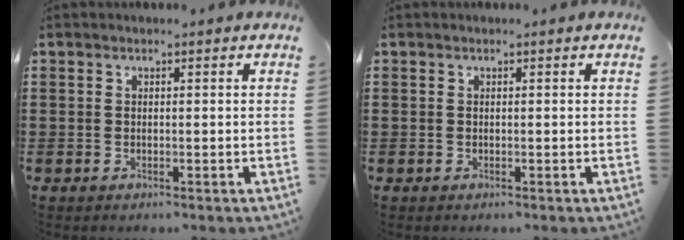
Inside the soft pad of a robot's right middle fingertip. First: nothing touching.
{"total": 0.0}